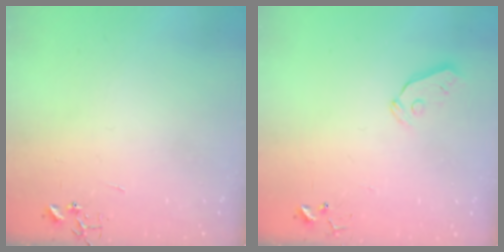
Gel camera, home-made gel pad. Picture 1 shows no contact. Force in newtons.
{"total": 4.9, "press": 4.8, "slide": 0.9}